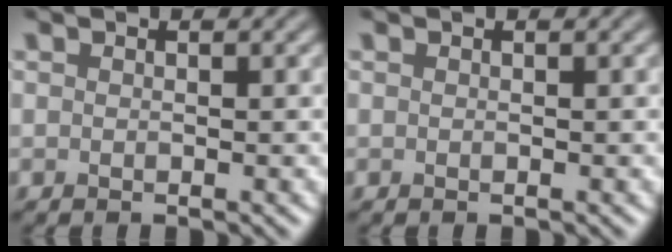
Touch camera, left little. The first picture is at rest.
{"total": 0.0}